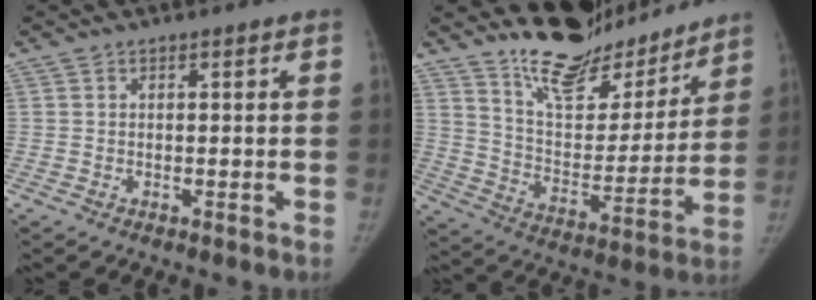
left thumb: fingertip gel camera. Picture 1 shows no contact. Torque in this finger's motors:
{"motor_torque": [1.34, -0.99, 1.11, -1.65, 0.12]}